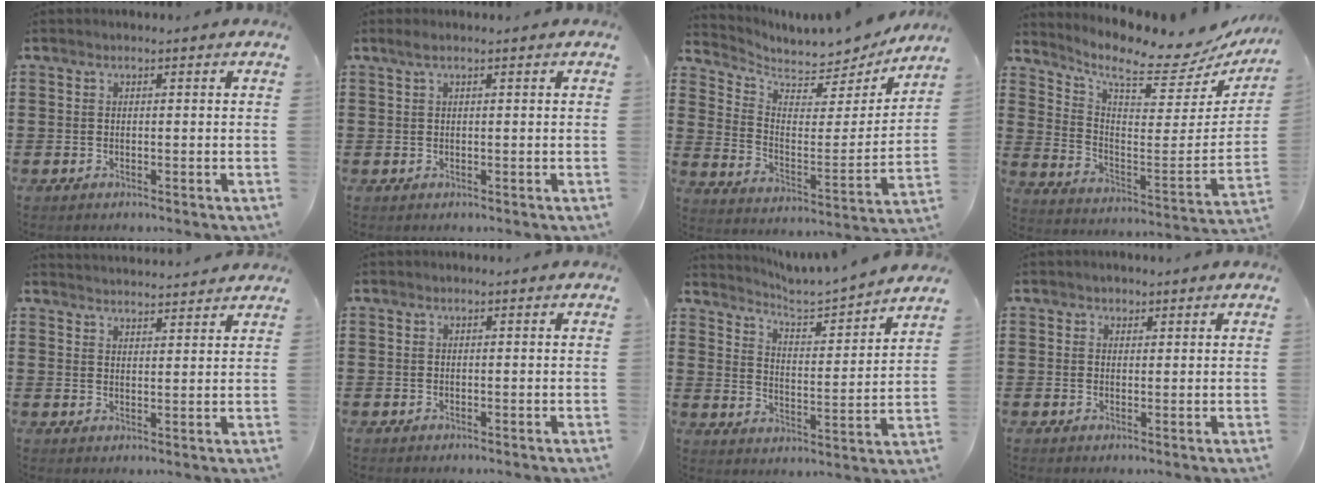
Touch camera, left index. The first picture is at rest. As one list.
[{"total": 0.9, "force": [0.4, 0.1, 0.7], "torque": [-0.015, 0.001, 0.008]}, {"total": 5.5, "force": [5.3, 1.5, 0.7], "torque": [-0.047, -0.040, 0.090]}, {"total": 7.9, "force": [6.4, 1.5, 4.4], "torque": [-0.101, -0.056, 0.101]}, {"total": 2.9, "force": [2.9, -0.2, -0.2], "torque": [-0.005, -0.013, 0.054]}, {"total": 0.0}, {"total": 3.6, "force": [3.5, -0.3, 0.7], "torque": [-0.037, -0.035, 0.049]}, {"total": 1.1, "force": [0.8, 0.8, 0.0], "torque": [-0.003, 0.004, 0.015]}]